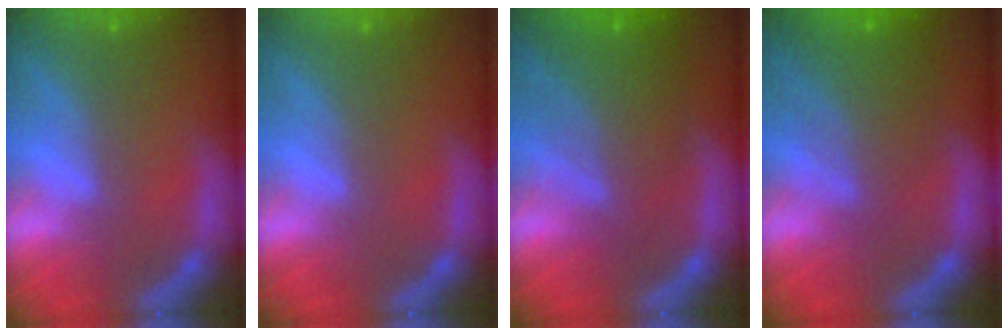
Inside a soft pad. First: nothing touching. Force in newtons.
{"total": 0.0}
{"total": 7.0}
{"total": 5.5}